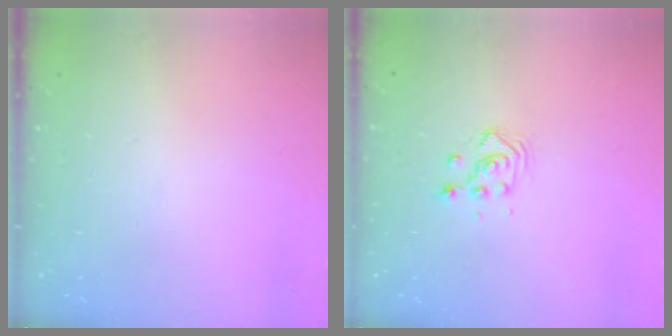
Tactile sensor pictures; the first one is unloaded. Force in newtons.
{"total": 2.8, "press": 2.8, "slide": 0.1}